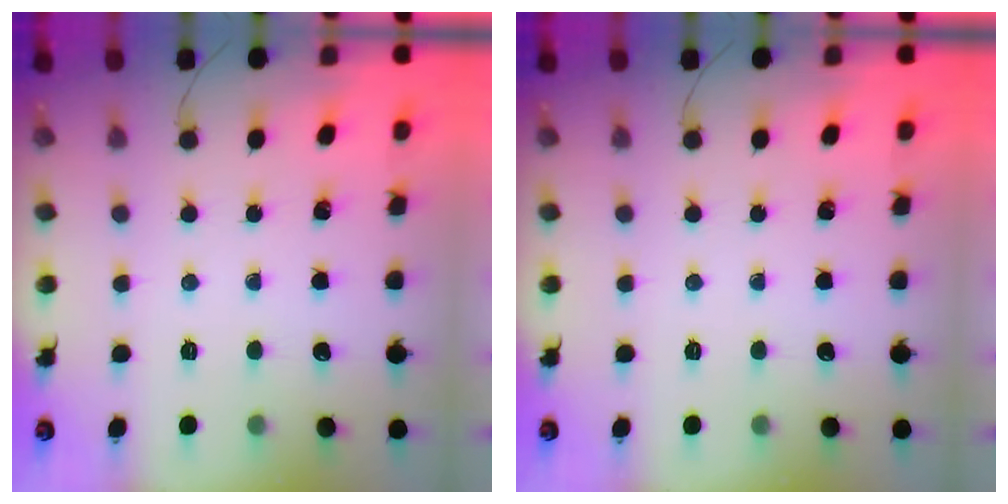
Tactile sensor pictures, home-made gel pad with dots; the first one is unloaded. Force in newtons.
{"total": 0.0}